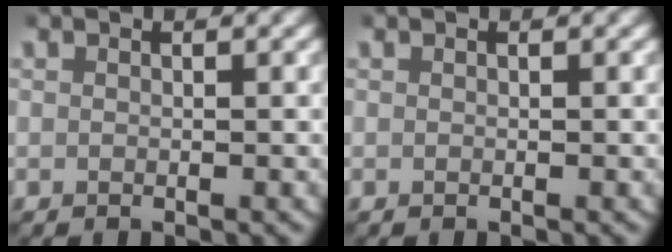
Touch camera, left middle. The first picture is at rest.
{"total": 0.0}